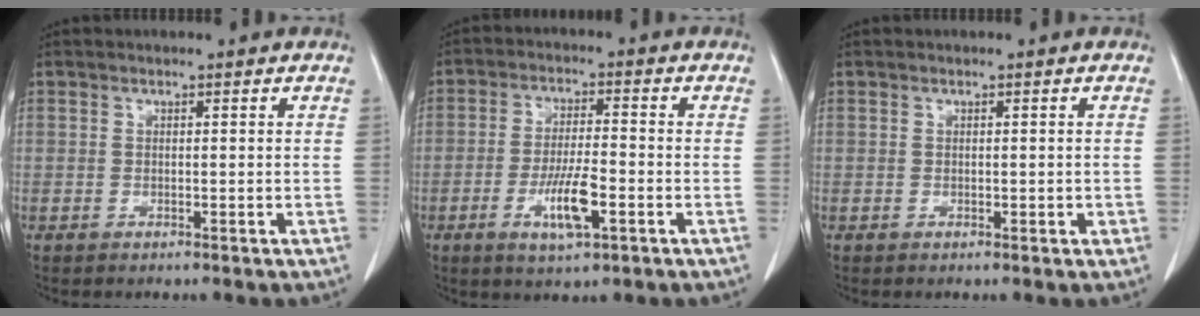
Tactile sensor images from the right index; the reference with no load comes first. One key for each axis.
{"total": 7.5, "fx": -2.8, "fy": 1.6, "fz": 6.7, "tx": -0.129, "ty": -0.005, "tz": -0.044}
{"total": 1.0, "fx": 0.0, "fy": 0.7, "fz": 0.7, "tx": -0.005, "ty": 0.002, "tz": 0.004}